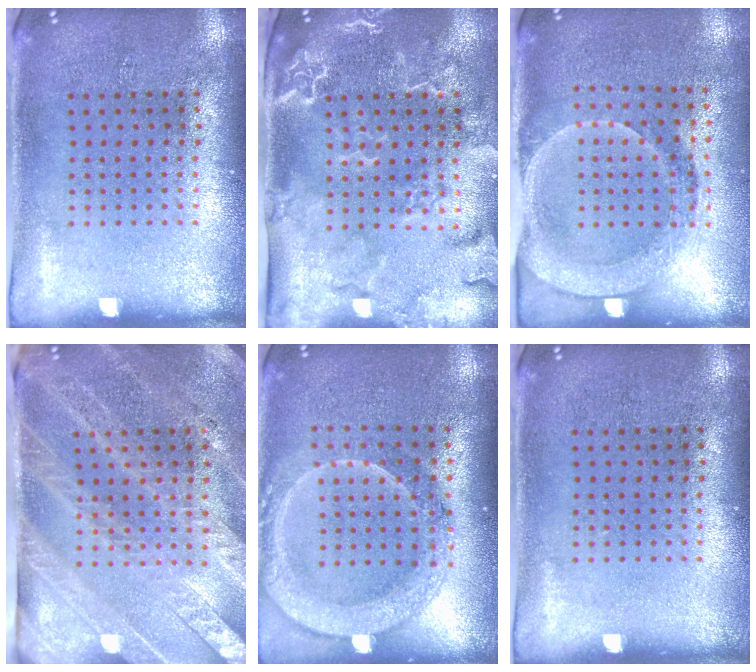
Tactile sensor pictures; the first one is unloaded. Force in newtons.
{"total": 2.8, "press": 2.5, "slide": 1.4}
{"total": 1.7, "press": 1.5, "slide": 0.8}
{"total": 3.4, "press": 3.0, "slide": 1.6}
{"total": 2.0, "press": 1.8, "slide": 0.7}
{"total": 0.0}